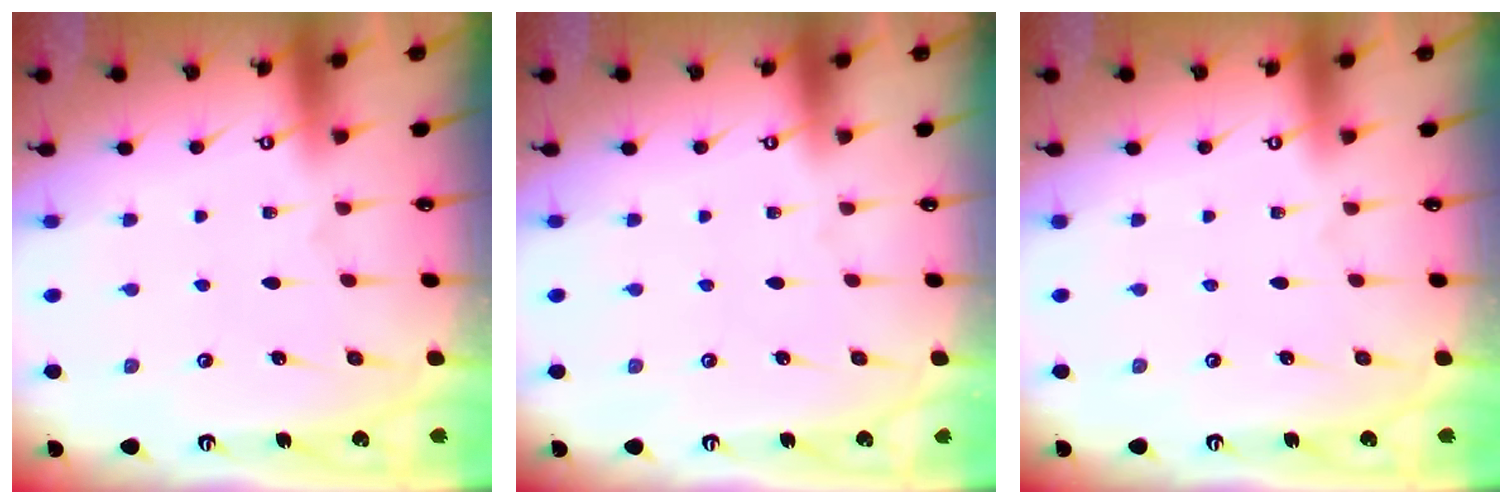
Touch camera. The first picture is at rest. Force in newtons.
{"total": 0.0}
{"total": 0.0}